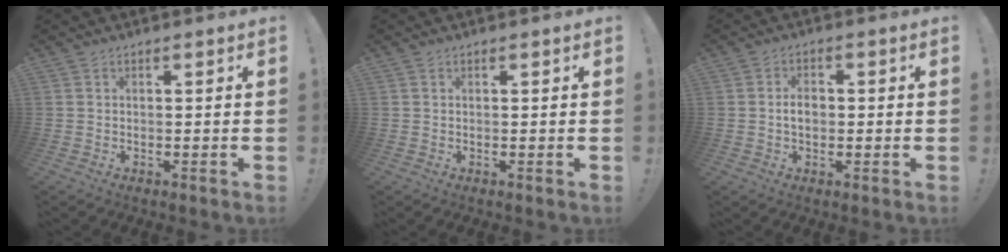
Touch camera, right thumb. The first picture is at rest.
{"total": 0.0}
{"total": 3.9, "force": [-0.5, 2.6, 2.8], "torque": [-0.029, 0.002, -0.013]}